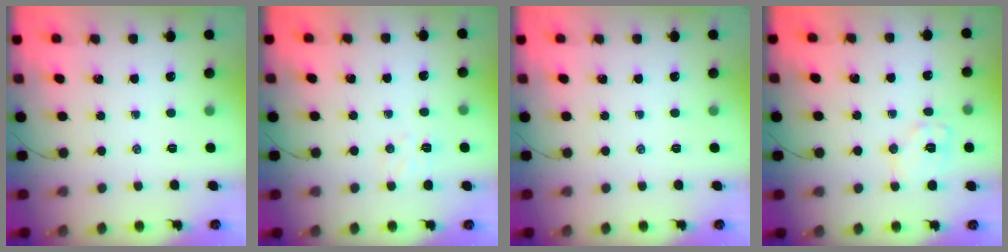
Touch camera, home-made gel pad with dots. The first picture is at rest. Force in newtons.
{"total": 5.2, "press": 5.0, "slide": 1.2}
{"total": 0.0}
{"total": 8.0, "press": 8.0, "slide": 0.6}